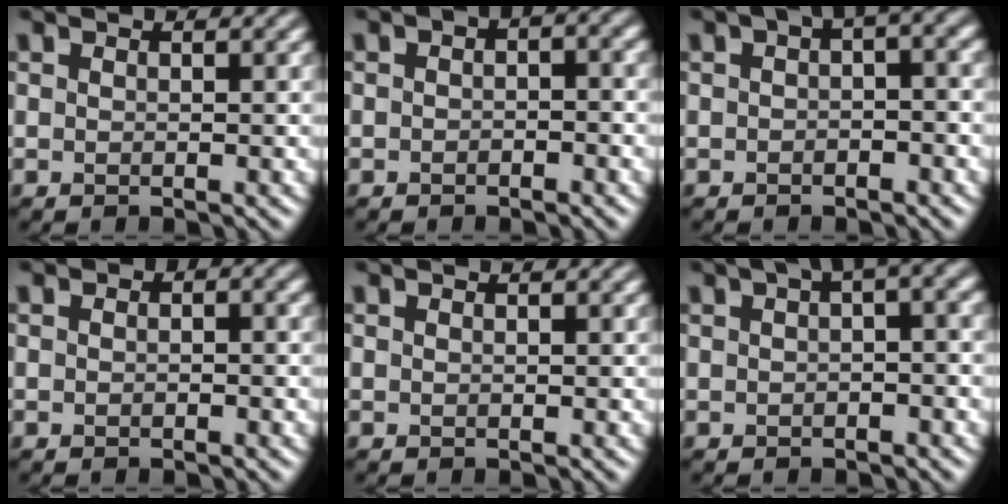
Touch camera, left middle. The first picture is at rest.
{"total": 3.5, "force": [1.0, 1.6, 3.0], "torque": [-0.032, 0.016, 0.006]}
{"total": 5.8, "force": [2.3, 2.2, 4.9], "torque": [-0.053, 0.026, 0.022]}
{"total": 2.1, "force": [0.7, 1.1, 1.6], "torque": [-0.015, 0.019, 0.003]}
{"total": 0.0}
{"total": 7.3, "force": [3.4, 2.8, 5.8], "torque": [-0.061, 0.034, 0.037]}